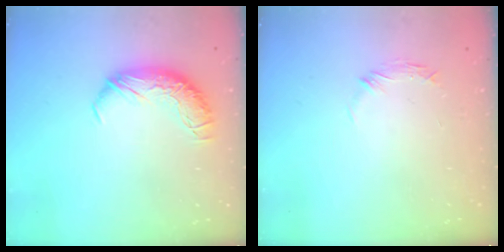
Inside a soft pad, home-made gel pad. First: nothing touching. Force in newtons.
{"total": 5.9, "press": 5.8, "slide": 1.0}